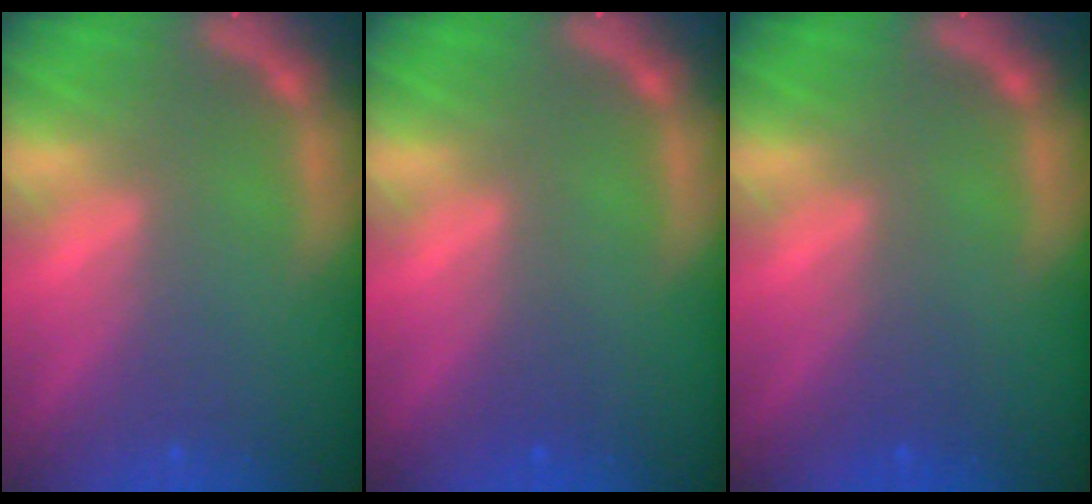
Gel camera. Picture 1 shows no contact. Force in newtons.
{"total": 0.9}
{"total": 1.5}